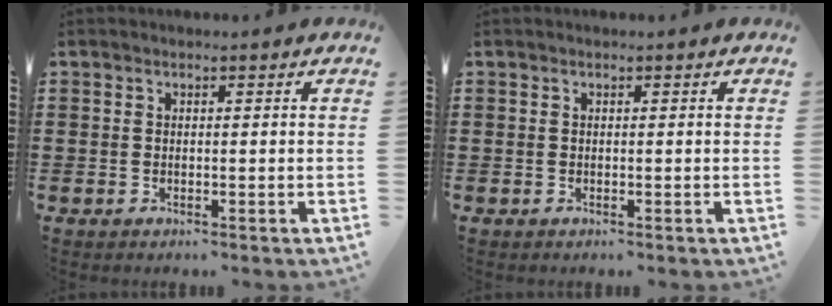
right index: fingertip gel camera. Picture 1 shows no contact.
{"total": 0.0}